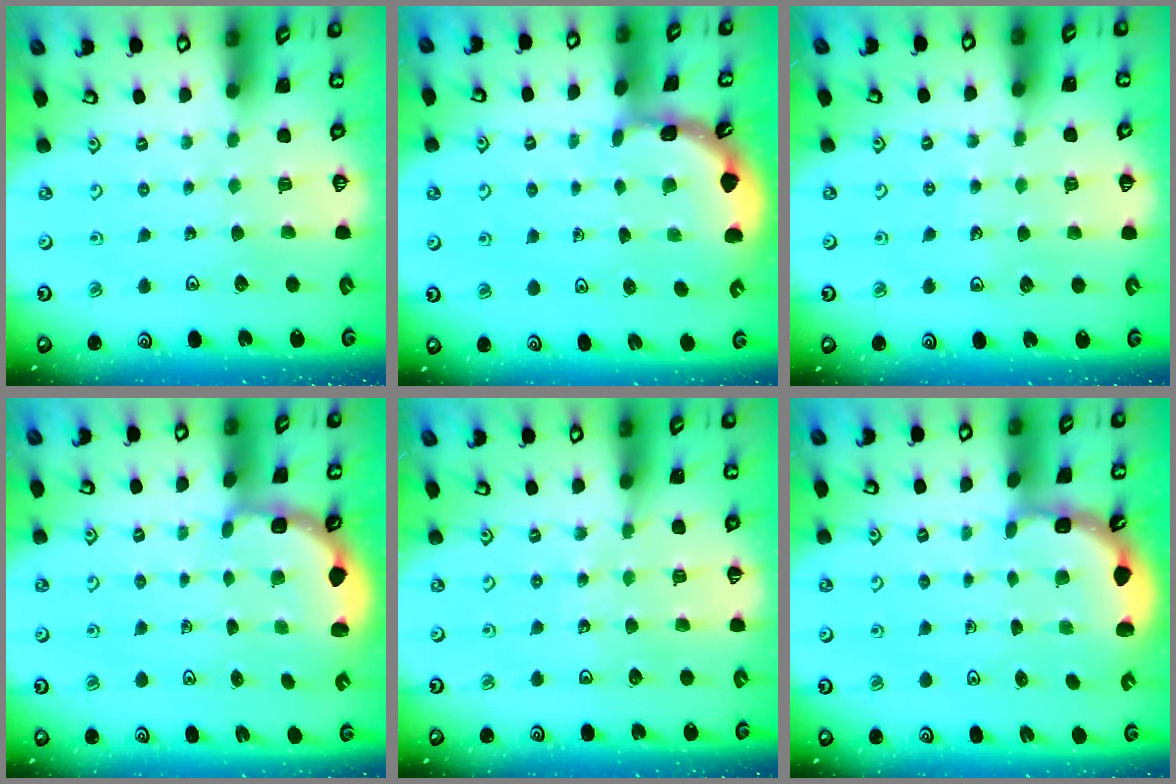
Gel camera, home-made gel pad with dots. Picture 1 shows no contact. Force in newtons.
{"total": 1.9, "press": 1.9, "slide": 0.0}
{"total": 5.4, "press": 5.2, "slide": 1.6}
{"total": 2.7, "press": 2.4, "slide": 1.4}
{"total": 5.8, "press": 5.5, "slide": 1.6}
{"total": 2.1, "press": 1.9, "slide": 0.9}